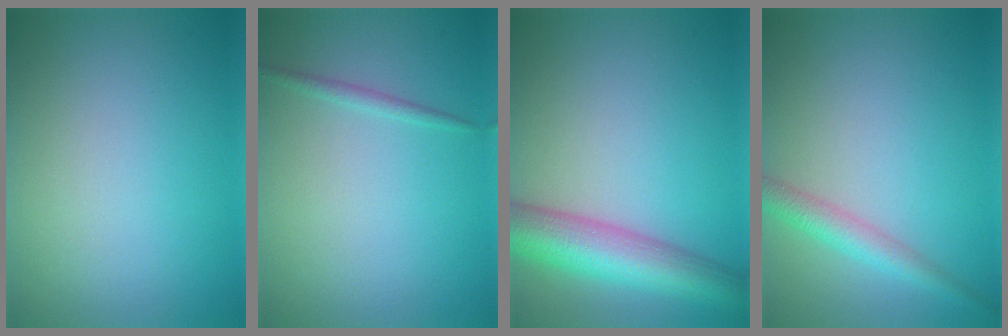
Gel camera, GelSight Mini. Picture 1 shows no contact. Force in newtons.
{"total": 0.9, "press": 0.9, "slide": 0.0}
{"total": 7.7, "press": 7.7, "slide": 0.3}
{"total": 2.8, "press": 2.8, "slide": 0.2}